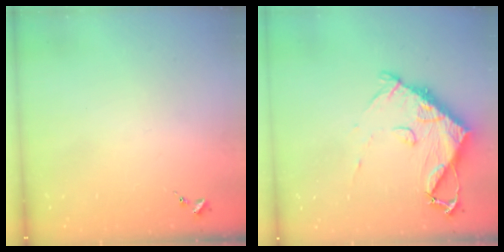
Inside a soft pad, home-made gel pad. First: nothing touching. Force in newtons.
{"total": 10.9, "press": 10.8, "slide": 1.4}